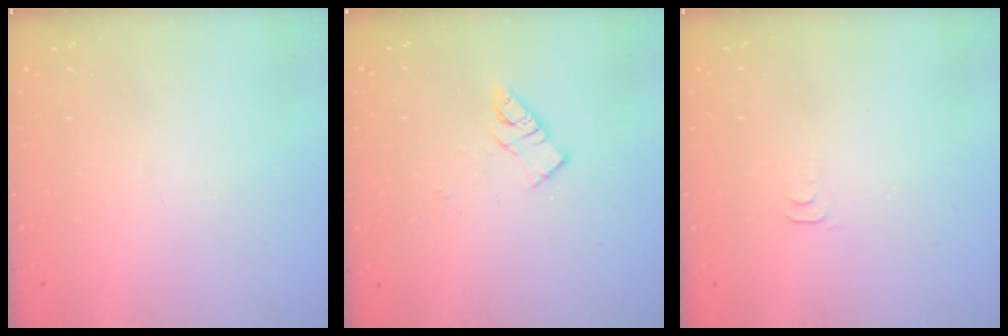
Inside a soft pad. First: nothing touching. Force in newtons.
{"total": 9.1, "press": 9.1, "slide": 0.4}
{"total": 2.8, "press": 2.7, "slide": 0.5}